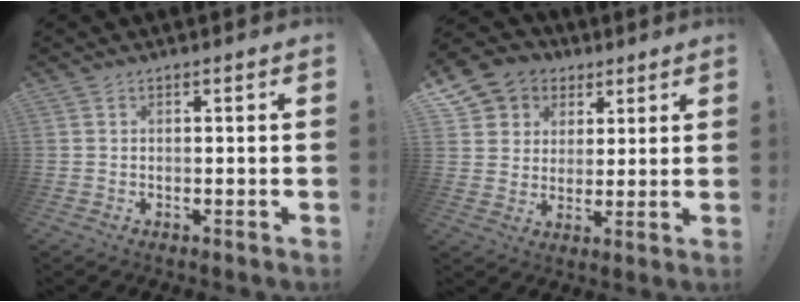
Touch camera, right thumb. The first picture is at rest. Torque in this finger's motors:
{"motor_torque": [0.79, 0.82, 0.34, 0.34, 0.05]}